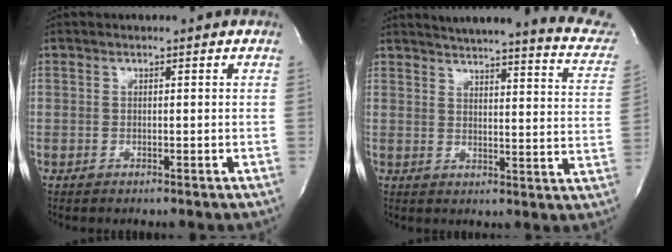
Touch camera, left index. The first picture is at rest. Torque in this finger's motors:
{"motor_torque": [1.17, -0.97, 0.14, 0.06]}